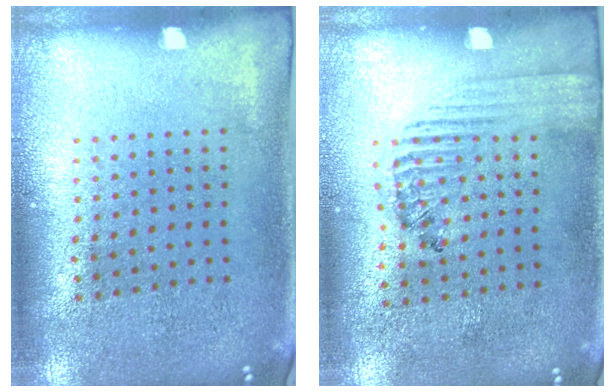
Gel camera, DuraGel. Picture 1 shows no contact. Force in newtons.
{"total": 1.3, "press": 1.0, "slide": 0.8}